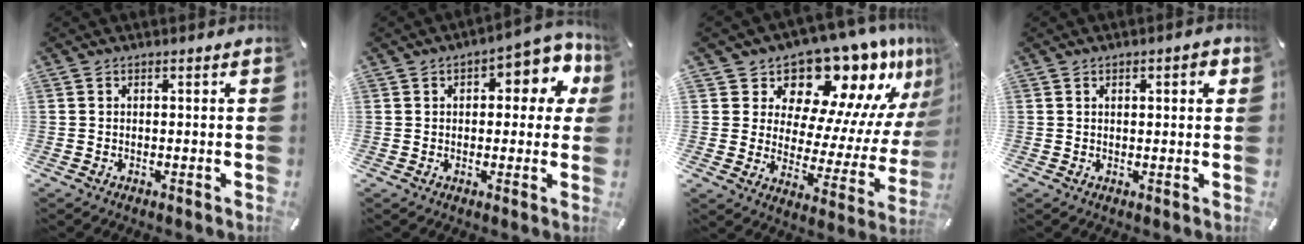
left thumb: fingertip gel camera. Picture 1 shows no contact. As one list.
[{"total": 9.5, "force": [3.5, 4.9, 7.4], "torque": [-0.082, -0.017, 0.052]}, {"total": 15.2, "force": [13.7, 5.4, 3.8], "torque": [-0.034, -0.148, 0.218]}, {"total": 2.5, "force": [0.9, 1.0, 2.1], "torque": [-0.035, 0.002, 0.013]}]